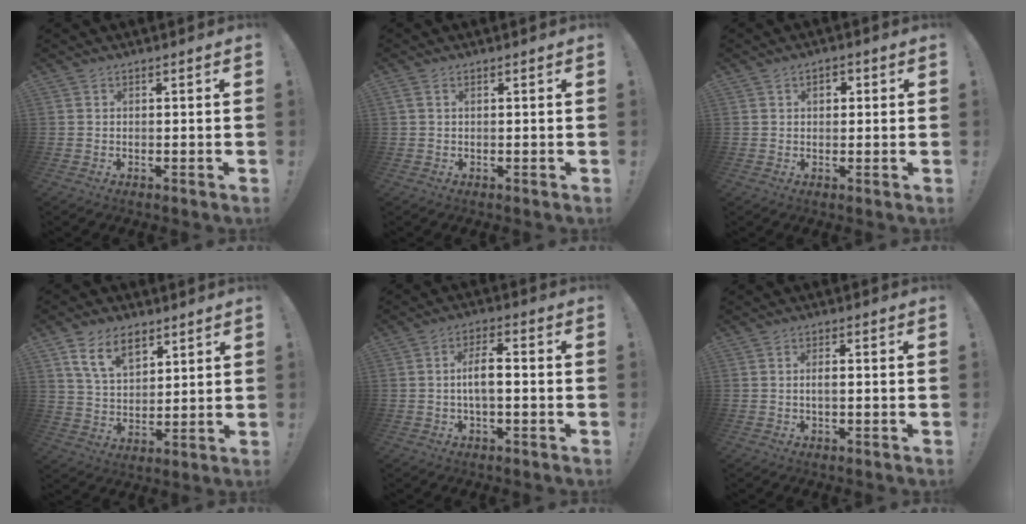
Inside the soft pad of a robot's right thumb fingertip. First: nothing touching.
{"total": 1.5, "force": [0.7, 0.6, 1.2], "torque": [-0.032, 0.005, 0.014]}
{"total": 2.6, "force": [0.8, 1.6, 1.9], "torque": [-0.015, -0.002, 0.008]}
{"total": 11.8, "force": [7.0, 6.8, 6.7], "torque": [-0.116, -0.021, 0.134]}
{"total": 6.6, "force": [-0.6, 2.3, 6.2], "torque": [-0.106, 0.004, -0.014]}
{"total": 2.3, "force": [-0.3, 0.6, 2.2], "torque": [-0.031, -0.001, -0.009]}